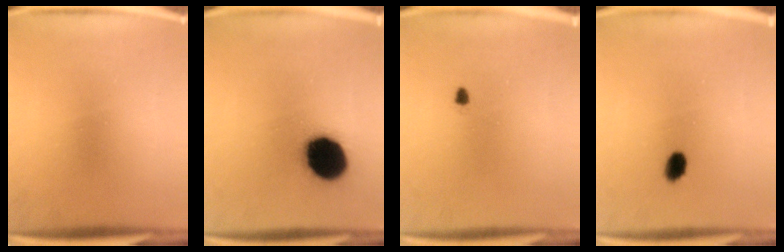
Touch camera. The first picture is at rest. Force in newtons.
{"total": 17.3}
{"total": 0.8}
{"total": 3.2}